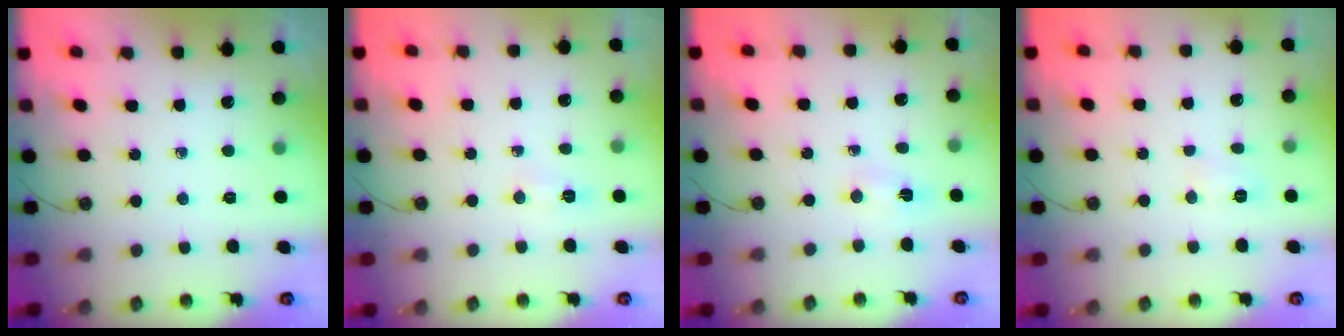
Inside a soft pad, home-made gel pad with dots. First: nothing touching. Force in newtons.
{"total": 3.5, "press": 3.4, "slide": 0.4}
{"total": 2.1, "press": 1.6, "slide": 1.3}
{"total": 13.2, "press": 6.2, "slide": 11.6}